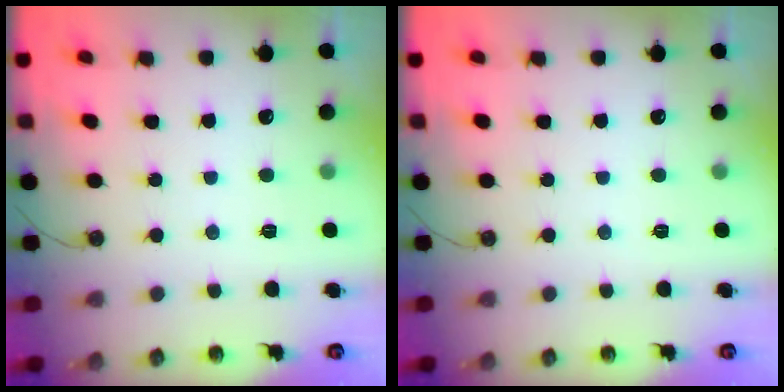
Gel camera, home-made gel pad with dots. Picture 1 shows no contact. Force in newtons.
{"total": 0.0}